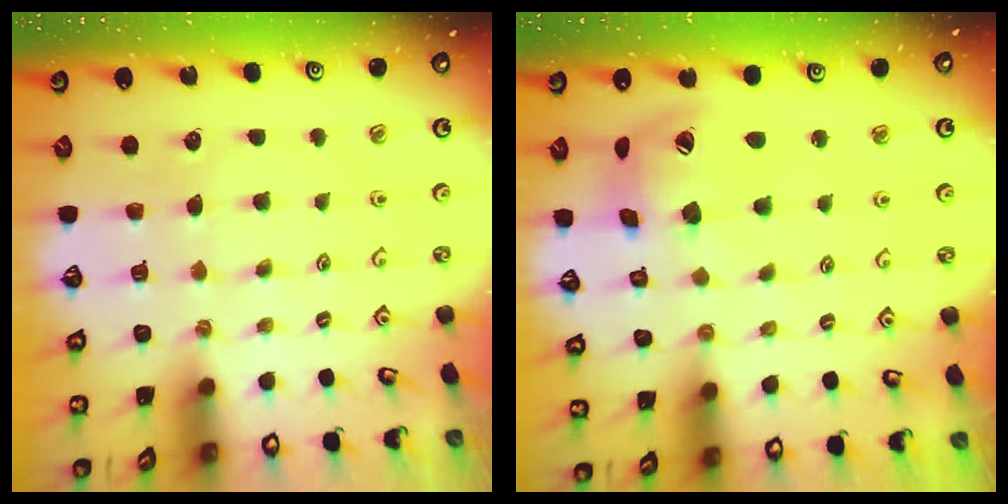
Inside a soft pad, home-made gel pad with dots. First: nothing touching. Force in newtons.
{"total": 16.7, "press": 16.5, "slide": 2.6}